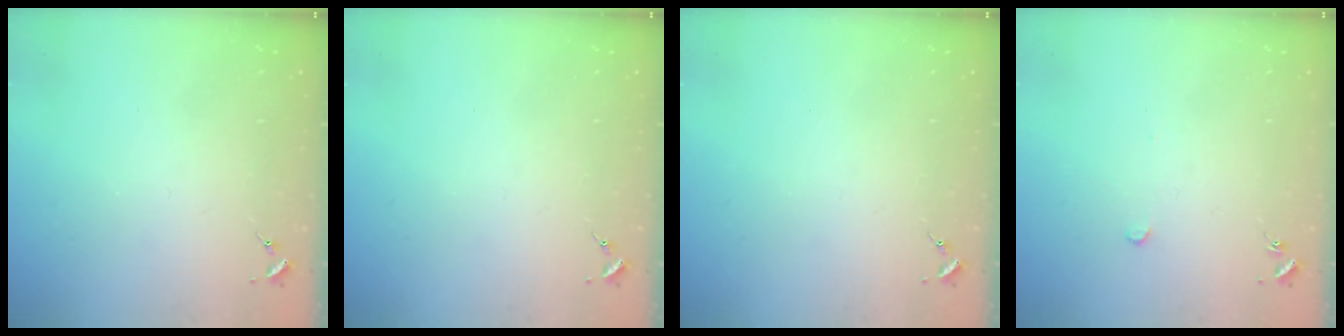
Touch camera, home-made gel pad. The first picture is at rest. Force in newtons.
{"total": 0.0}
{"total": 0.0}
{"total": 2.6, "press": 2.6, "slide": 0.2}